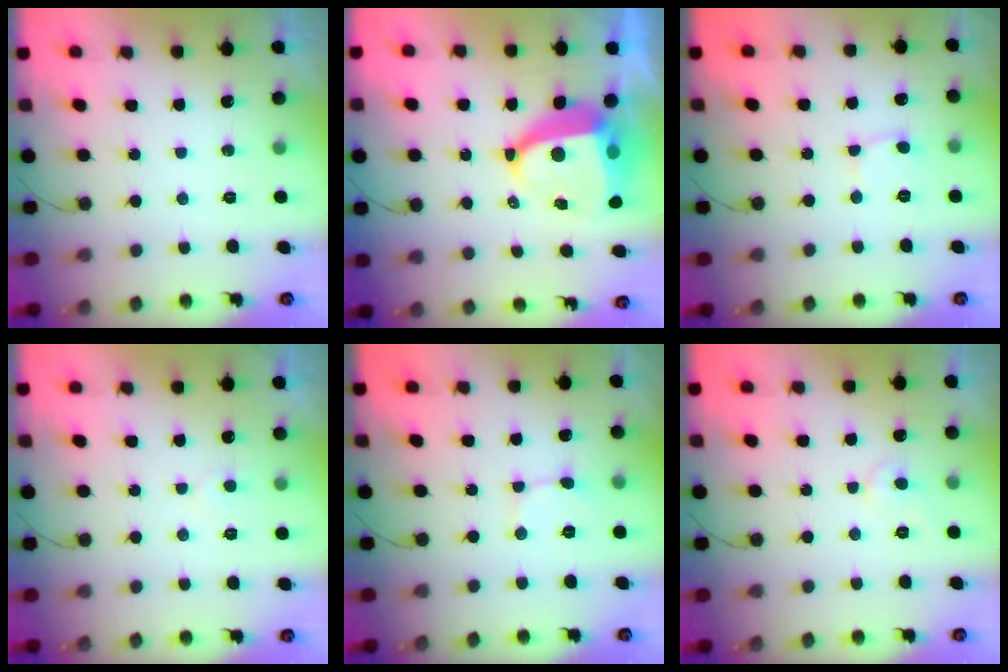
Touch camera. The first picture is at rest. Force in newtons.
{"total": 10.2, "press": 10.1, "slide": 1.2}
{"total": 2.1, "press": 2.1, "slide": 0.1}
{"total": 2.8, "press": 2.8, "slide": 0.2}
{"total": 2.4, "press": 2.4, "slide": 0.3}
{"total": 3.5, "press": 3.5, "slide": 0.3}